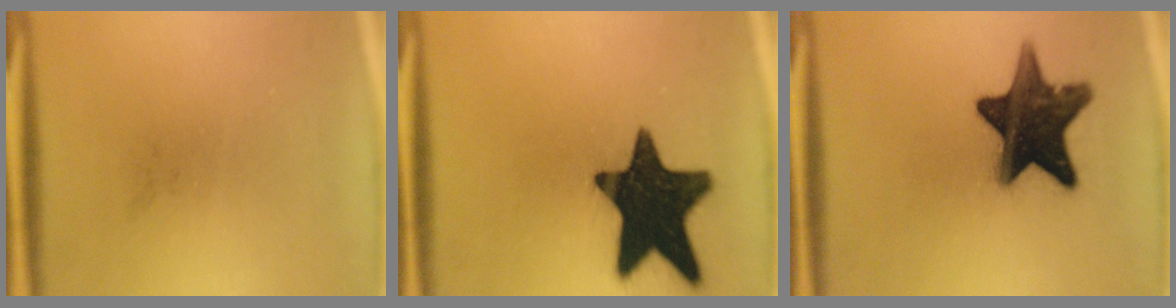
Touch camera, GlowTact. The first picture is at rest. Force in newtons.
{"total": 18.2}
{"total": 15.0}